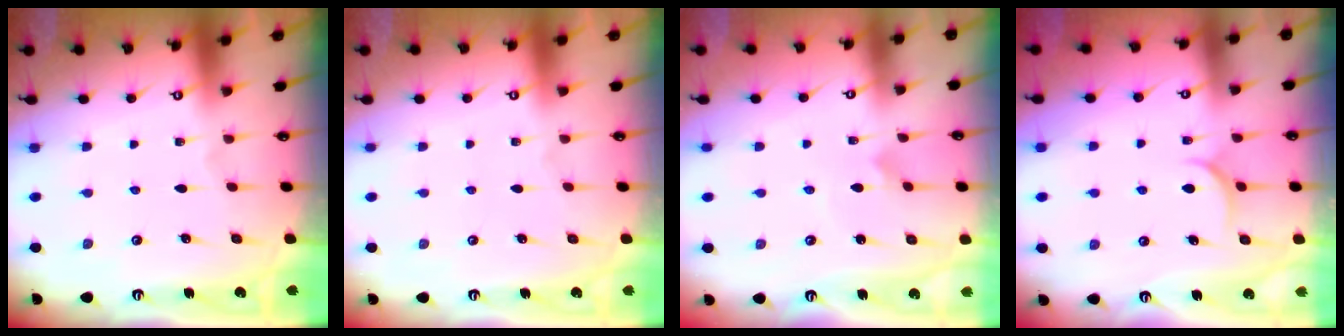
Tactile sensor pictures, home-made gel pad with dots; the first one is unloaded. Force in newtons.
{"total": 0.0}
{"total": 3.2, "press": 3.2, "slide": 0.2}
{"total": 4.9, "press": 4.8, "slide": 0.8}